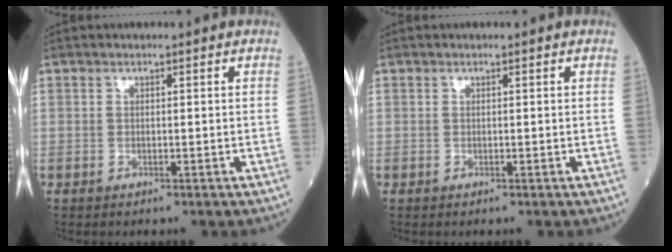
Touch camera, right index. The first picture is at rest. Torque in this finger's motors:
{"motor_torque": [-0.03, 0.03, -0.03, -0.01]}